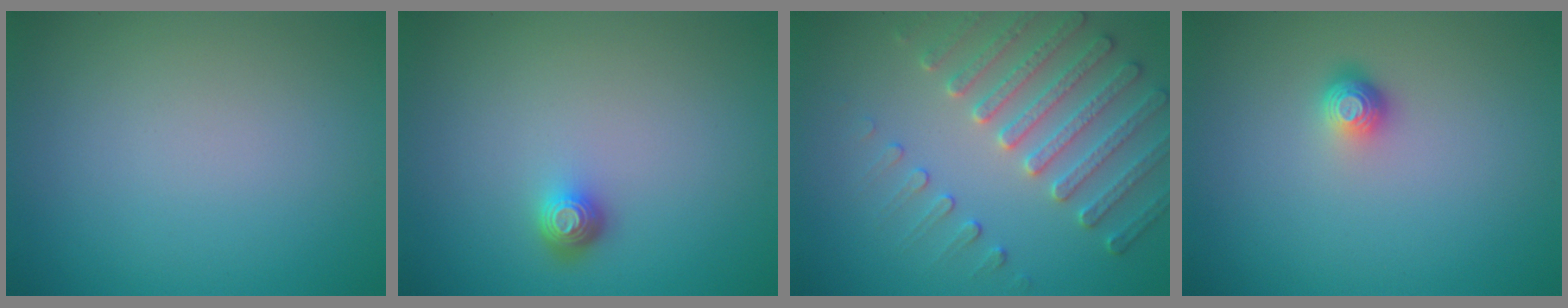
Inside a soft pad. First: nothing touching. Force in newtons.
{"total": 1.6, "press": 1.3, "slide": 1.0}
{"total": 4.4, "press": 4.3, "slide": 1.2}
{"total": 1.6, "press": 1.2, "slide": 1.1}